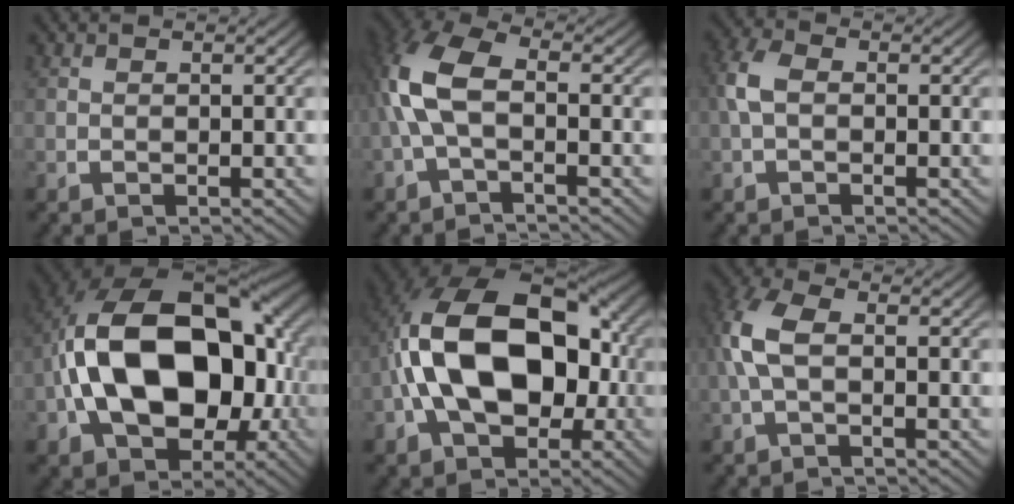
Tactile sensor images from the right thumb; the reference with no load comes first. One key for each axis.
{"total": 6.5, "fx": 0.0, "fy": 3.7, "fz": 5.4, "tx": -0.137, "ty": -0.001, "tz": 0.000}
{"total": 2.8, "fx": 0.1, "fy": 1.9, "fz": 2.1, "tx": -0.060, "ty": -0.001, "tz": 0.003}
{"total": 19.5, "fx": -0.5, "fy": 12.6, "fz": 14.9, "tx": -0.307, "ty": -0.046, "tz": 0.016}
{"total": 16.1, "fx": -0.1, "fy": 10.4, "fz": 12.3, "tx": -0.264, "ty": -0.029, "tz": 0.015}
{"total": 4.8, "fx": 0.2, "fy": 2.7, "fz": 3.9, "tx": -0.110, "ty": -0.005, "tz": 0.007}